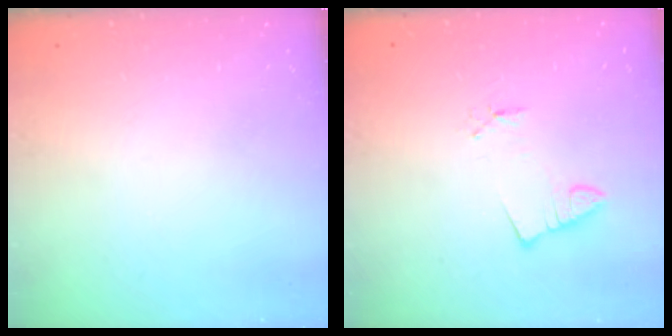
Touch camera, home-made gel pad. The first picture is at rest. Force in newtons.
{"total": 1.0, "press": 1.0, "slide": 0.0}